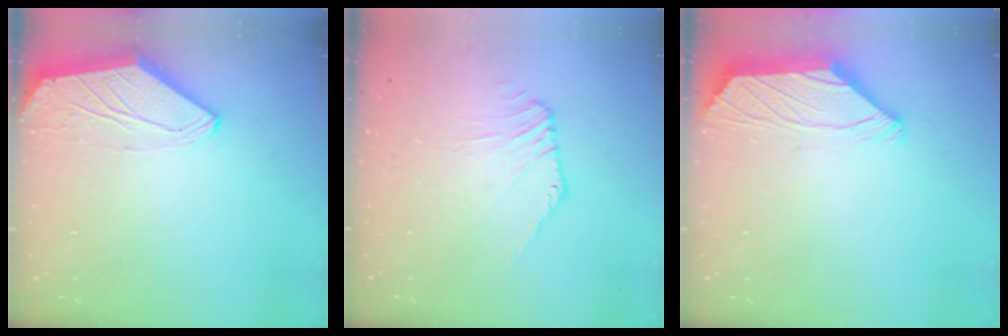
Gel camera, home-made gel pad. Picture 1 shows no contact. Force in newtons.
{"total": 1.1, "press": 1.1, "slide": 0.3}
{"total": 2.2, "press": 2.1, "slide": 0.7}